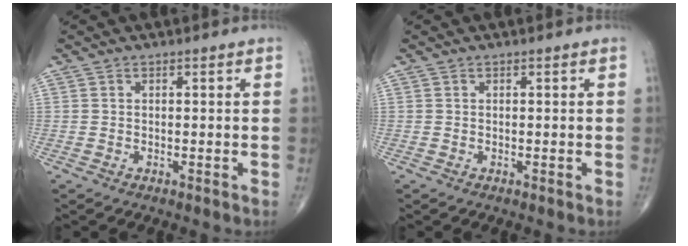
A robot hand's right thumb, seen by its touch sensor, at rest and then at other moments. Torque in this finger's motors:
{"motor_torque": [0.00, 0.00, 0.00, 0.00, 0.00]}